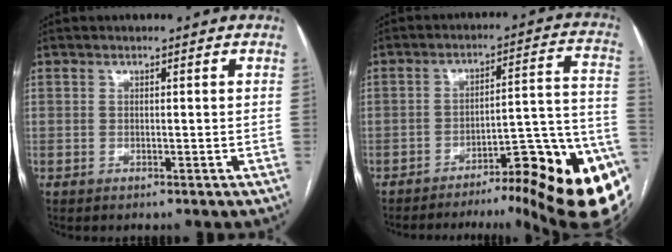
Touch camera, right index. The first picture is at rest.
{"total": 24.2, "force": [-14.6, 3.4, 19.0], "torque": [-0.147, 0.020, -0.196]}